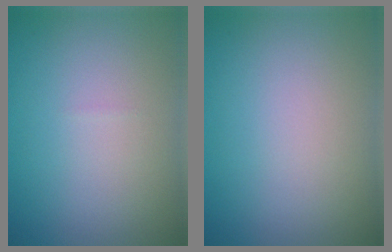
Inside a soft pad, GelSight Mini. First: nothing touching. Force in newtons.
{"total": 0.0}